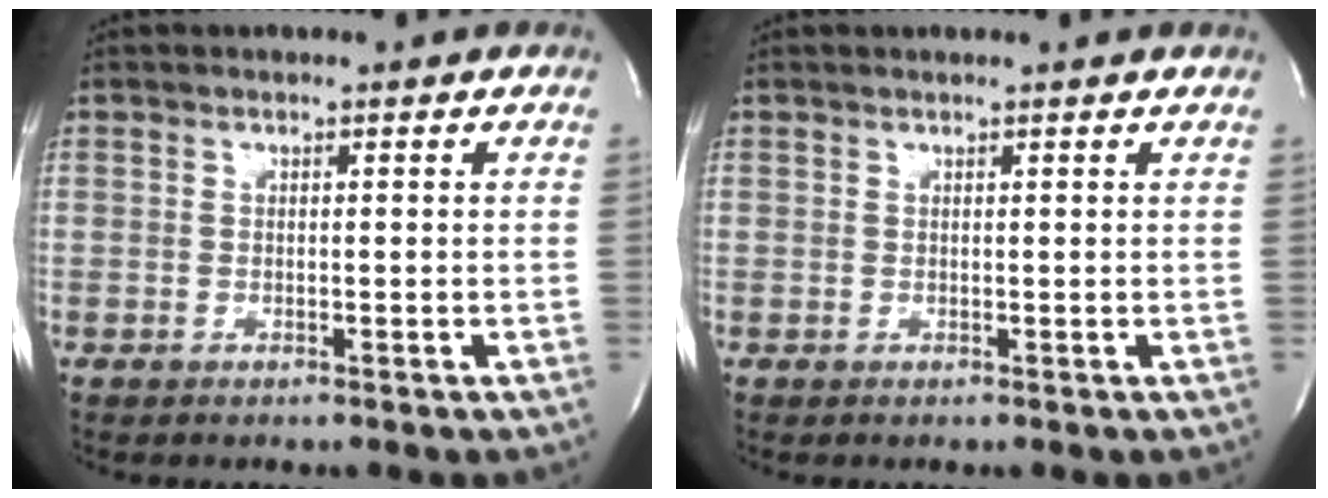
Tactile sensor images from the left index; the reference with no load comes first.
{"total": 2.1, "force": [2.0, -0.1, 0.7], "torque": [-0.014, 0.015, 0.023]}